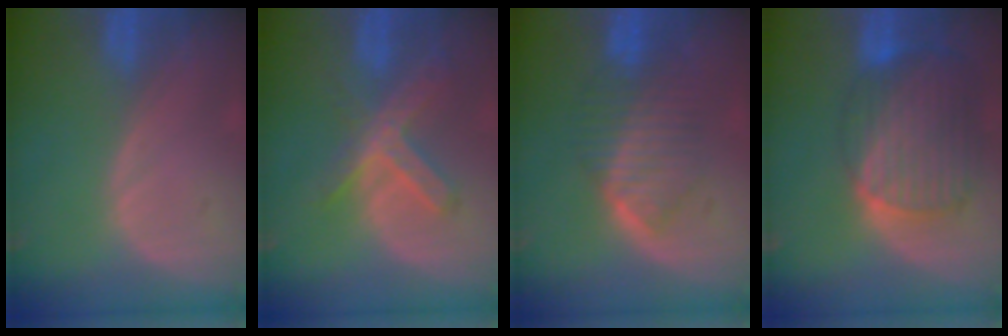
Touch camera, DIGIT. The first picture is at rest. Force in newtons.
{"total": 7.0, "press": 6.1, "slide": 3.6}
{"total": 6.4, "press": 6.3, "slide": 1.0}
{"total": 10.7, "press": 9.2, "slide": 5.4}